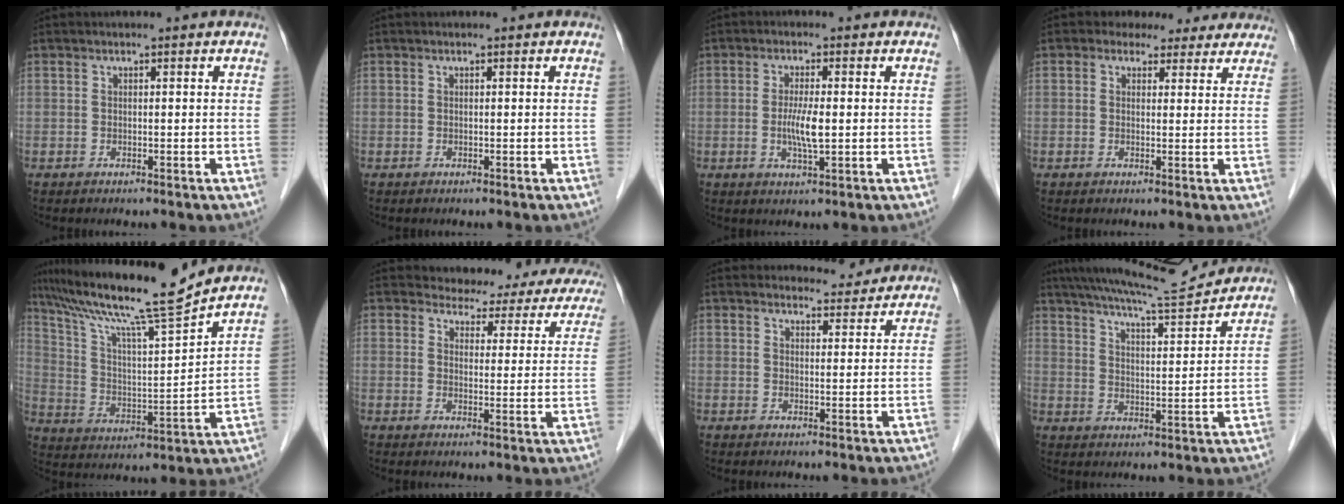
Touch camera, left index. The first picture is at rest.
{"total": 0.0}
{"total": 4.3, "force": [-0.3, 0.5, 4.2], "torque": [-0.086, -0.007, -0.006]}
{"total": 7.2, "force": [6.0, 3.8, 0.8], "torque": [0.008, 0.014, 0.055]}
{"total": 16.5, "force": [13.8, -1.2, 8.9], "torque": [-0.163, 0.000, 0.232]}
{"total": 15.8, "force": [14.7, 5.0, 3.0], "torque": [-0.005, -0.030, 0.141]}
{"total": 4.8, "force": [4.7, 1.0, 0.0], "torque": [0.001, 0.003, 0.057]}
{"total": 13.0, "force": [12.3, -0.2, 4.3], "torque": [-0.077, 0.004, 0.184]}